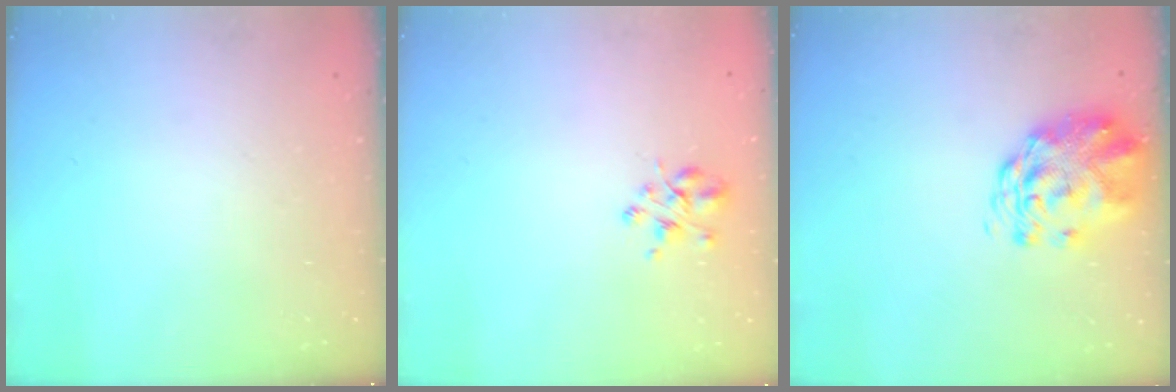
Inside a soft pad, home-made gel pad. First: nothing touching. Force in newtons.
{"total": 3.8, "press": 3.7, "slide": 0.6}
{"total": 2.9, "press": 2.7, "slide": 1.0}